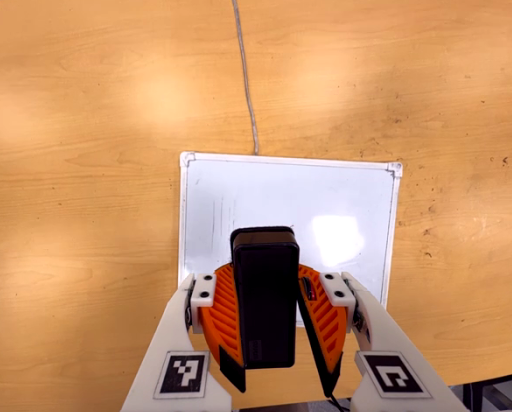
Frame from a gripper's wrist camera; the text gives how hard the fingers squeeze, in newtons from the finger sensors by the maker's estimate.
{"total": 8.2, "left": 8.4, "right": 8.1}